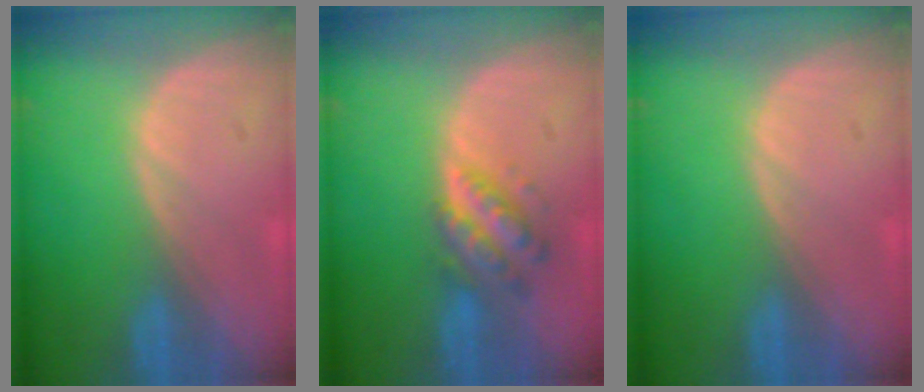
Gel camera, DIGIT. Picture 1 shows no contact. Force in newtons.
{"total": 5.5, "press": 5.5, "slide": 0.2}
{"total": 0.0}